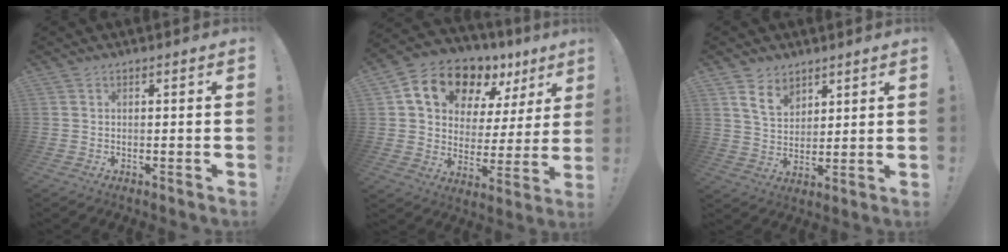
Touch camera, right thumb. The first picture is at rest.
{"total": 16.4, "force": [10.9, 9.1, 8.3], "torque": [-0.136, -0.068, 0.195]}
{"total": 8.5, "force": [5.7, 5.2, 3.6], "torque": [-0.062, -0.029, 0.110]}